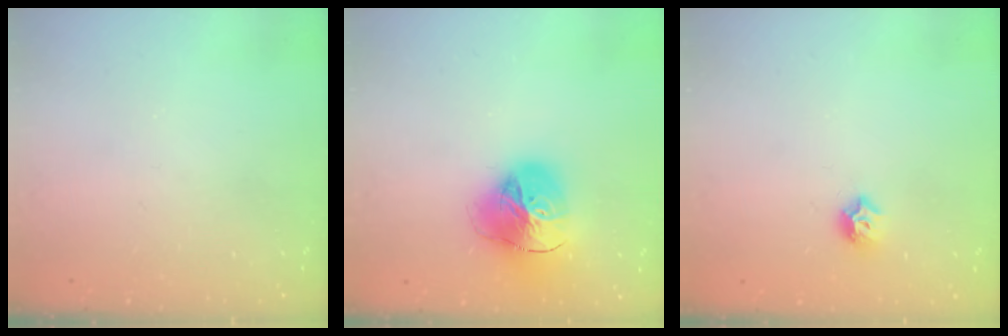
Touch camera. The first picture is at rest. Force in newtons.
{"total": 19.8, "press": 19.6, "slide": 2.3}
{"total": 6.7, "press": 6.6, "slide": 1.1}